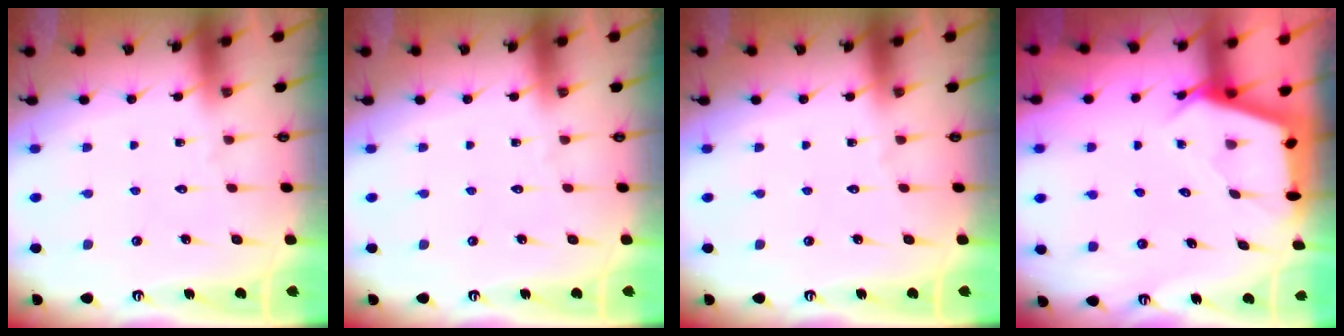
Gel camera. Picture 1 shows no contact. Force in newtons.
{"total": 0.0}
{"total": 0.0}
{"total": 2.9, "press": 2.9, "slide": 0.4}